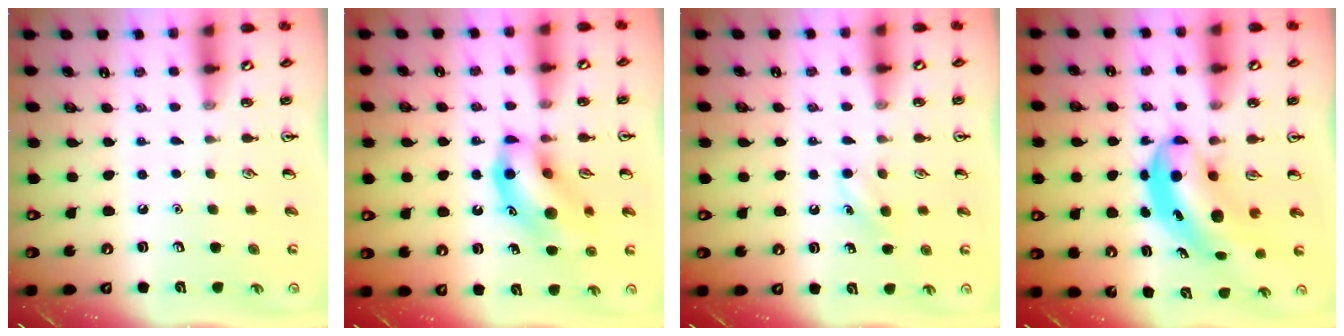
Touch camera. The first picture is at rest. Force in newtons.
{"total": 12.6, "press": 12.3, "slide": 2.7}
{"total": 4.2, "press": 4.0, "slide": 1.3}
{"total": 6.2, "press": 6.0, "slide": 1.7}